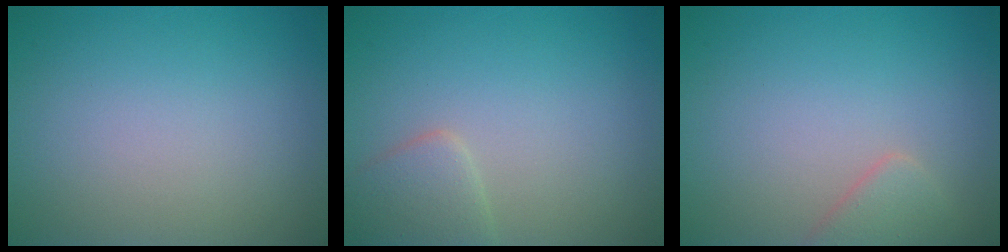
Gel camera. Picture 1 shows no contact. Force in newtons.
{"total": 2.3, "press": 2.3, "slide": 0.1}
{"total": 1.9, "press": 1.9, "slide": 0.2}